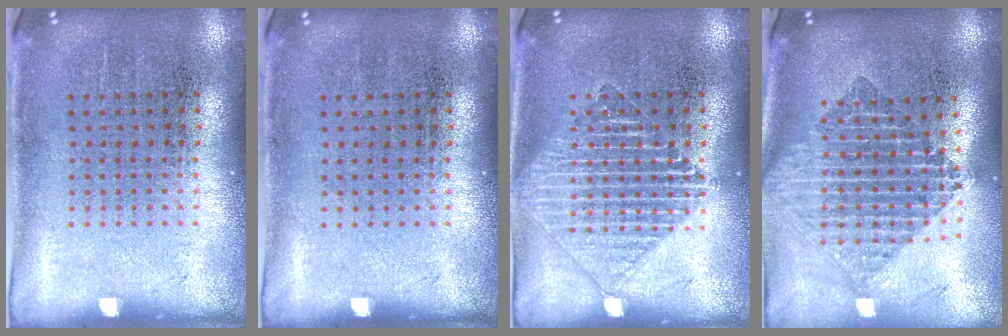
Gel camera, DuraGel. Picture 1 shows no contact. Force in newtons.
{"total": 0.0}
{"total": 2.8, "press": 2.8, "slide": 0.5}
{"total": 2.2, "press": 1.6, "slide": 1.4}